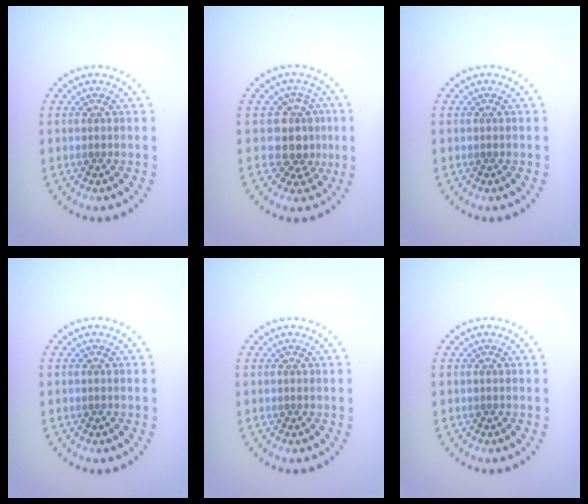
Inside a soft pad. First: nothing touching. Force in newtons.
{"total": 3.6, "press": 2.9, "slide": 2.2}
{"total": 0.0}
{"total": 0.0}
{"total": 0.0}
{"total": 0.0}